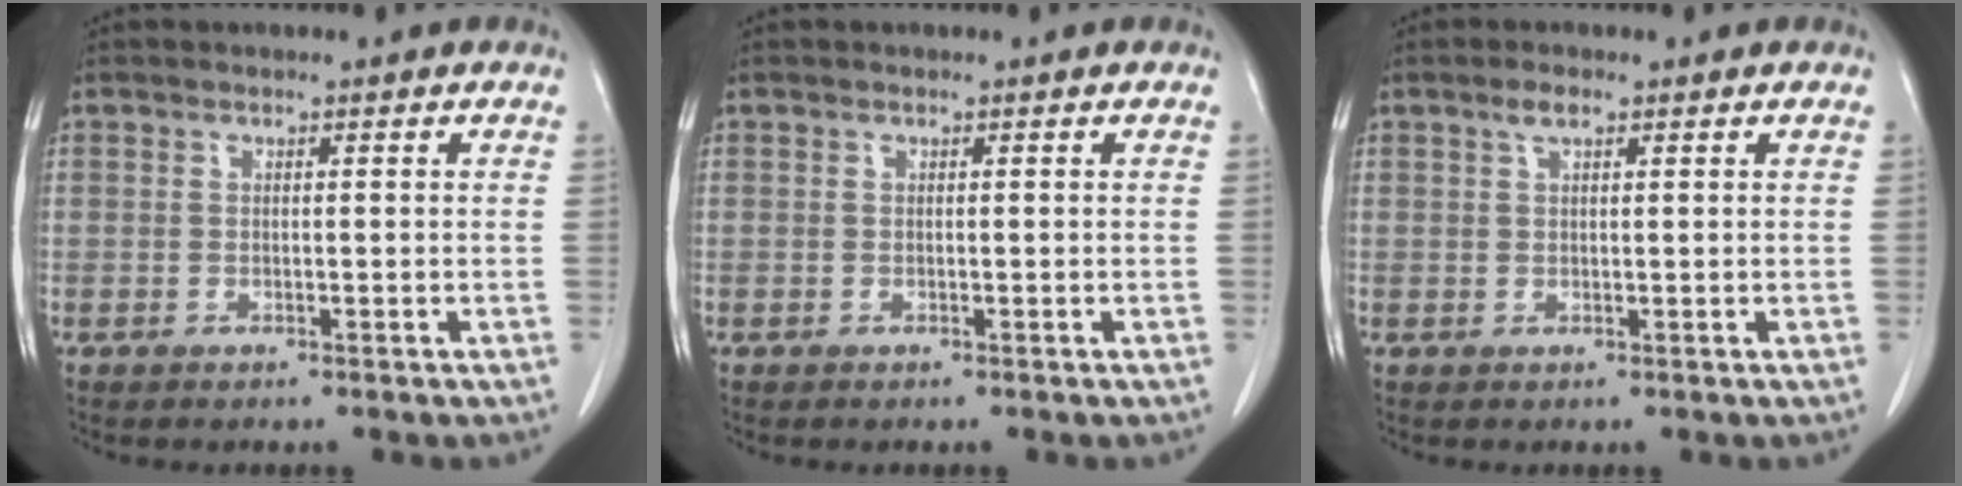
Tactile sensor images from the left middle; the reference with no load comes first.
{"total": 0.0}
{"total": 1.7, "force": [1.1, 0.4, 1.3], "torque": [-0.027, 0.005, 0.021]}